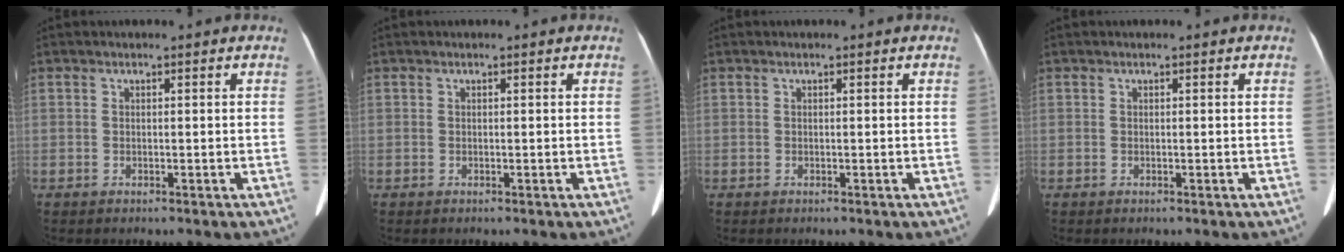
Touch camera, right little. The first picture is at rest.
{"total": 0.0}
{"total": 0.0}
{"total": 0.0}